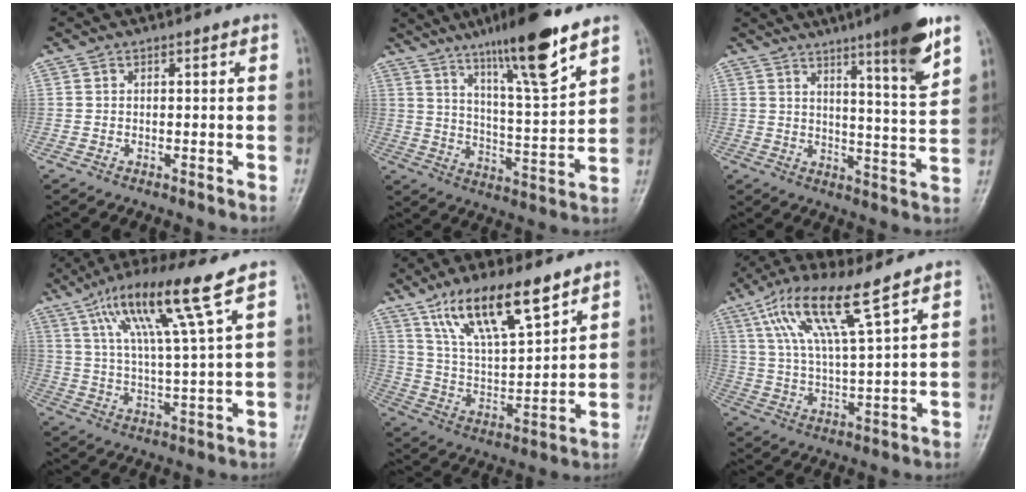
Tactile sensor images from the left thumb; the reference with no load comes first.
{"total": 16.1, "force": [10.6, 2.0, 12.0], "torque": [-0.188, -0.056, 0.179]}
{"total": 12.9, "force": [7.9, 1.0, 10.2], "torque": [-0.139, -0.046, 0.115]}
{"total": 14.1, "force": [7.5, 0.5, 12.0], "torque": [-0.221, -0.018, 0.137]}
{"total": 16.2, "force": [10.2, 5.1, 11.4], "torque": [-0.181, -0.041, 0.196]}
{"total": 12.7, "force": [7.1, 1.9, 10.3], "torque": [-0.206, -0.017, 0.141]}